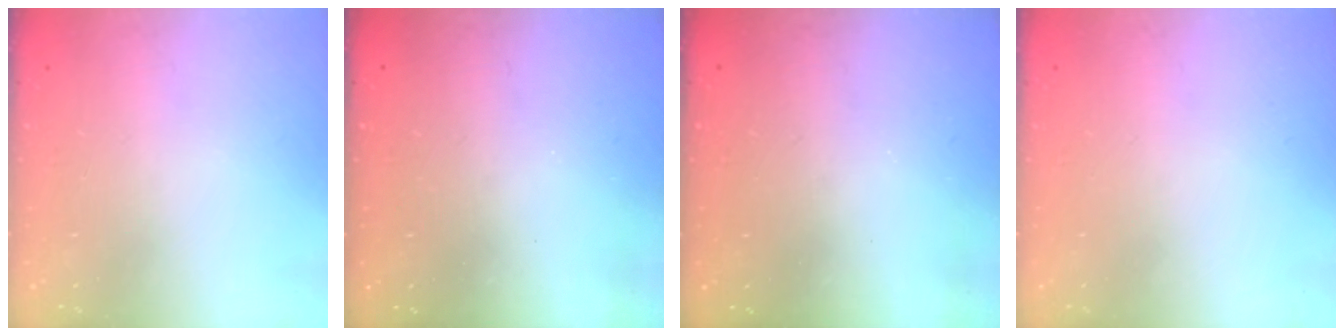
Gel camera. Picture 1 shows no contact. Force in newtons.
{"total": 3.2, "press": 3.2, "slide": 0.1}
{"total": 3.1, "press": 3.1, "slide": 0.1}
{"total": 0.0}